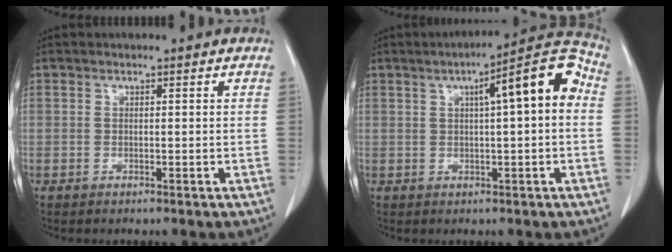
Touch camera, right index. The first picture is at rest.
{"total": 10.5, "force": [1.9, 1.3, 10.2], "torque": [-0.141, 0.034, 0.021]}